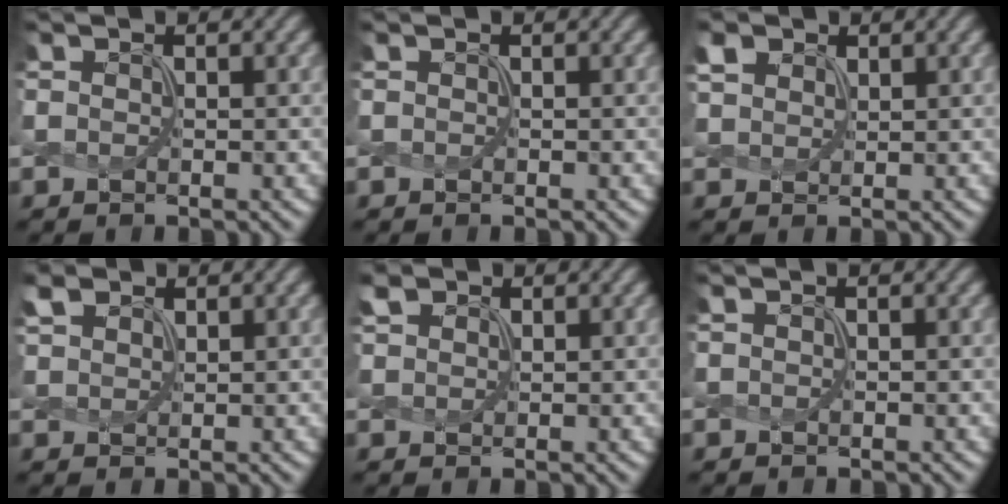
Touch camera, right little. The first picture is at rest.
{"total": 0.0}
{"total": 2.0, "force": [1.3, 1.3, 0.7], "torque": [-0.028, 0.008, 0.034]}
{"total": 2.2, "force": [1.6, 1.1, 0.9], "torque": [-0.031, 0.010, 0.039]}
{"total": 1.9, "force": [1.4, 1.0, 0.7], "torque": [-0.021, 0.010, 0.035]}
{"total": 0.9, "force": [0.6, 0.3, 0.6], "torque": [-0.001, -0.006, 0.000]}